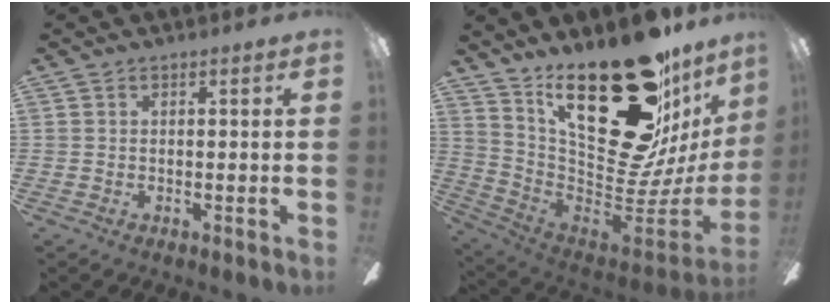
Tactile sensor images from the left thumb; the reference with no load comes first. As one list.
[{"total": 34.3, "force": [17.7, 15.4, 25.0], "torque": [-0.320, -0.143, 0.342]}]